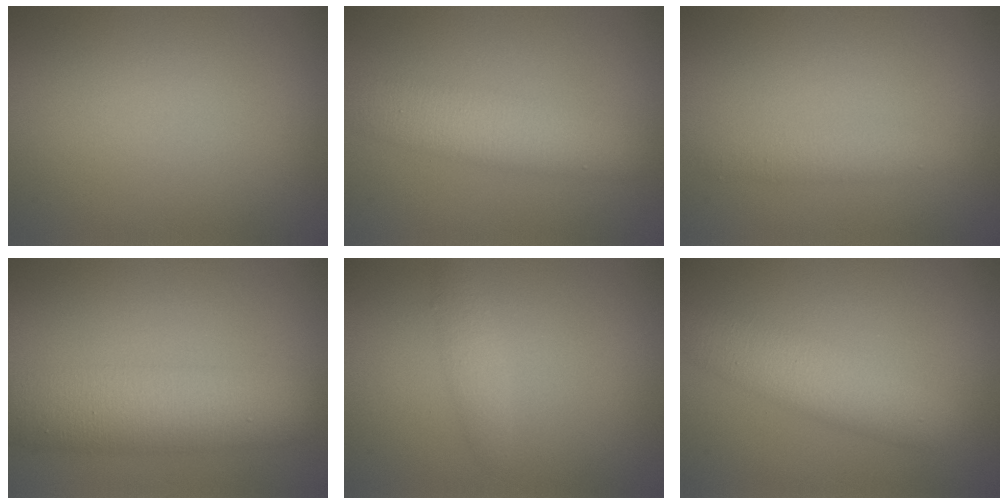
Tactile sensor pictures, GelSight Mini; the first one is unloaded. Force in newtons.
{"total": 4.3, "press": 4.3, "slide": 0.1}
{"total": 1.5, "press": 1.4, "slide": 0.1}
{"total": 6.5, "press": 6.5, "slide": 0.1}
{"total": 1.4, "press": 1.4, "slide": 0.0}
{"total": 4.3, "press": 4.3, "slide": 0.1}